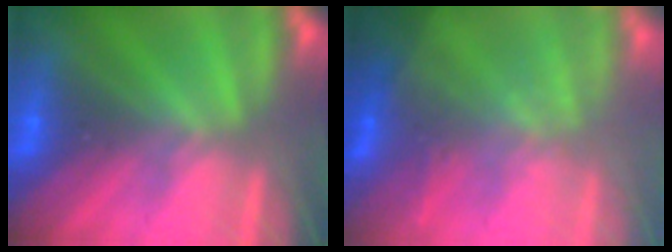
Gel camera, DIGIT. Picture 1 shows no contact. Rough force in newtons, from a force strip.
{"total": 2.5}